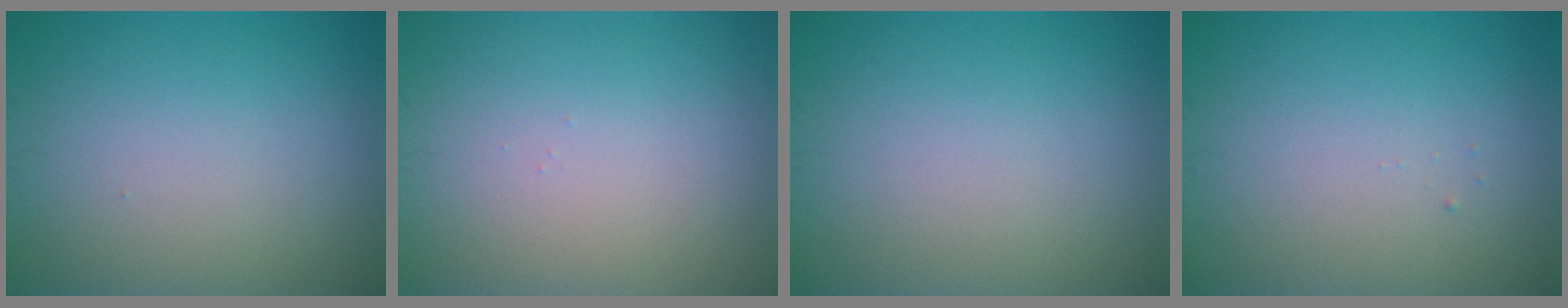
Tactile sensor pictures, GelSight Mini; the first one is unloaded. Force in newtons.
{"total": 0.0}
{"total": 0.0}
{"total": 0.0}